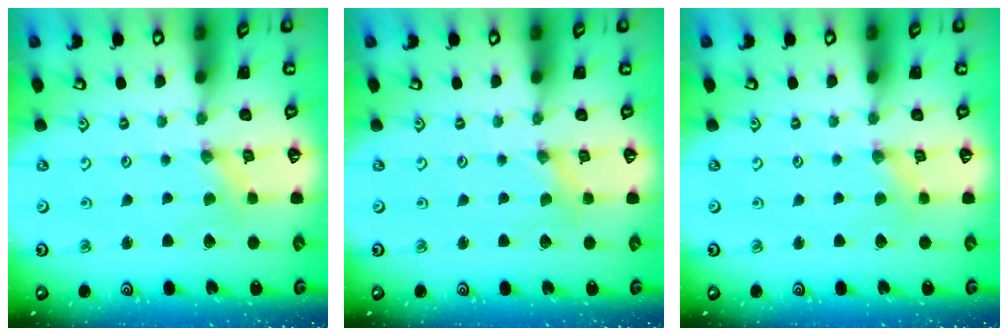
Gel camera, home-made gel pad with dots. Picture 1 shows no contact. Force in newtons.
{"total": 0.0}
{"total": 2.0, "press": 2.0, "slide": 0.3}